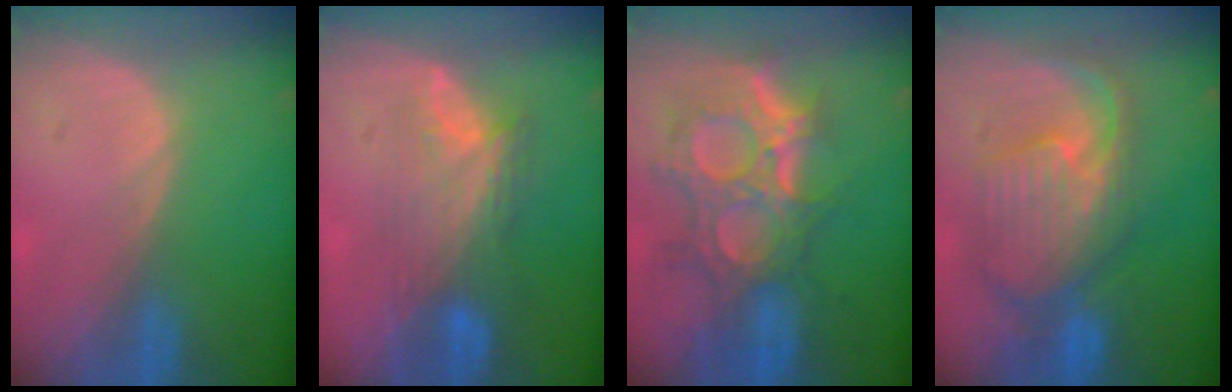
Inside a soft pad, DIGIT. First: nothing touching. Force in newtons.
{"total": 7.6, "press": 7.2, "slide": 2.2}
{"total": 11.9, "press": 10.6, "slide": 5.2}
{"total": 10.6, "press": 9.5, "slide": 4.7}